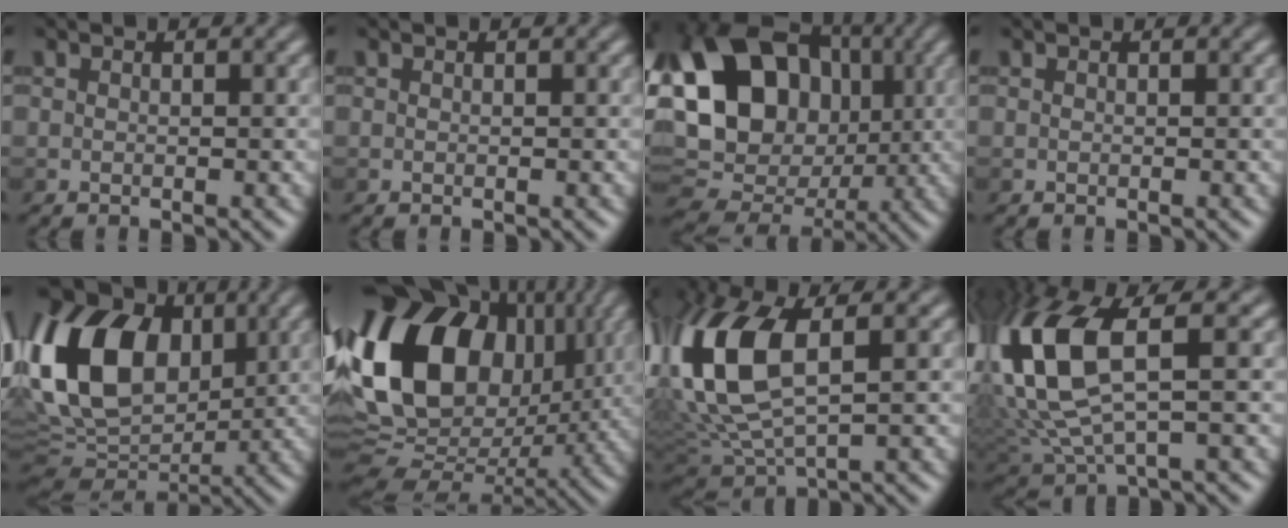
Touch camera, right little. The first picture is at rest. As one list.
[{"total": 0.0}, {"total": 17.3, "force": [2.1, 13.6, 10.6], "torque": [-0.184, 0.012, 0.041]}, {"total": 0.0}, {"total": 16.2, "force": [2.8, 11.4, 11.1], "torque": [-0.233, 0.016, 0.038]}, {"total": 17.9, "force": [4.0, 13.1, 11.5], "torque": [-0.246, 0.018, 0.069]}, {"total": 11.4, "force": [1.6, 5.8, 9.7], "torque": [-0.245, 0.006, 0.031]}, {"total": 11.0, "force": [1.7, 4.6, 9.9], "torque": [-0.242, 0.004, 0.037]}]